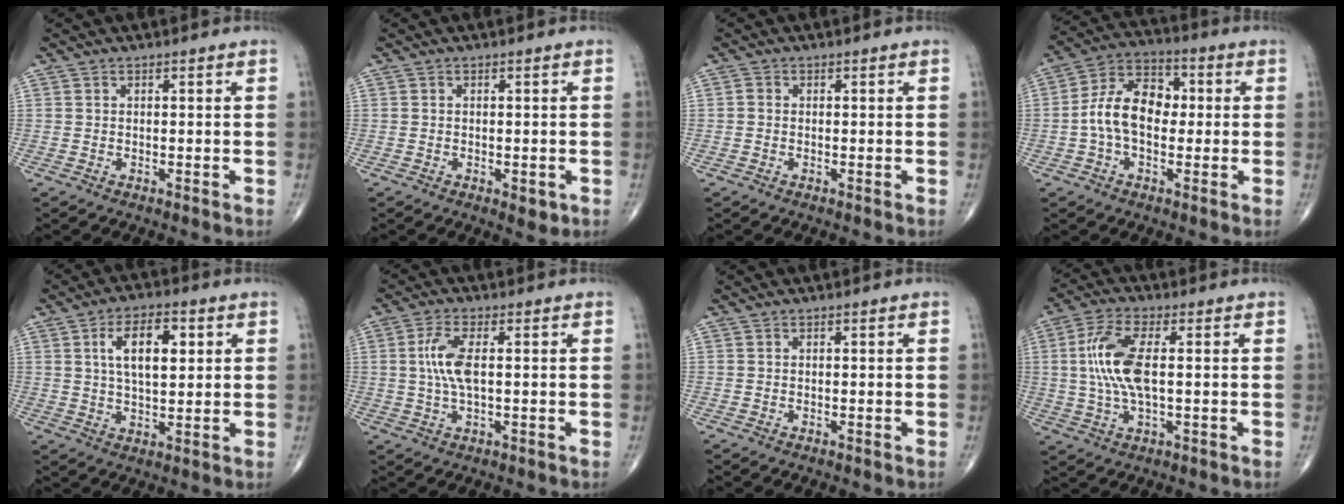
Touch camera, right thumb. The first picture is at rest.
{"total": 2.4, "force": [-0.8, 1.2, 1.9], "torque": [-0.019, -0.003, -0.006]}
{"total": 0.8, "force": [-0.2, 0.6, 0.4], "torque": [-0.005, 0.001, -0.007]}
{"total": 11.6, "force": [-0.4, 7.5, 8.8], "torque": [-0.151, 0.036, -0.019]}
{"total": 9.7, "force": [2.7, 4.7, 8.0], "torque": [-0.120, -0.002, 0.045]}
{"total": 6.2, "force": [0.7, 2.1, 5.8], "torque": [-0.139, 0.003, 0.011]}
{"total": 0.0}
{"total": 10.5, "force": [0.9, 3.9, 9.7], "torque": [-0.222, 0.007, 0.017]}